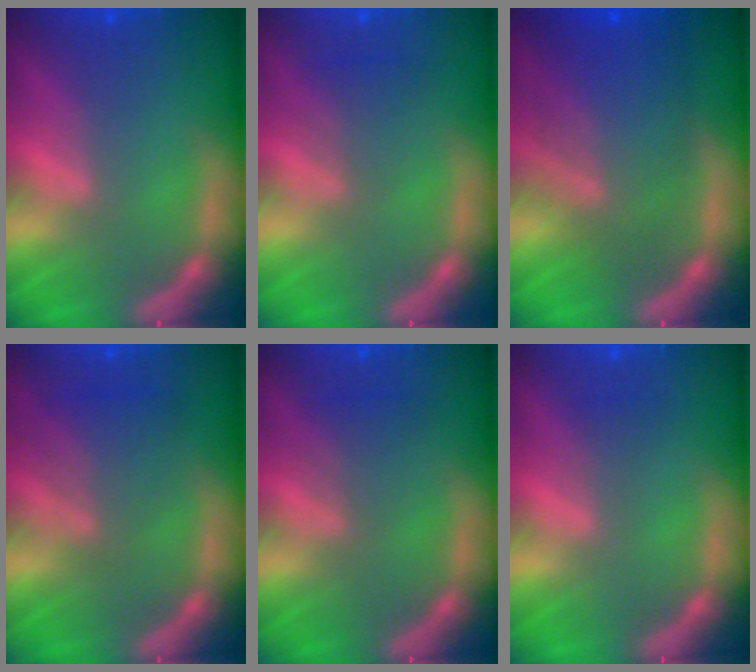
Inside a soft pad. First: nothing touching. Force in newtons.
{"total": 2.0}
{"total": 8.0}
{"total": 3.5}
{"total": 2.0}
{"total": 1.0}